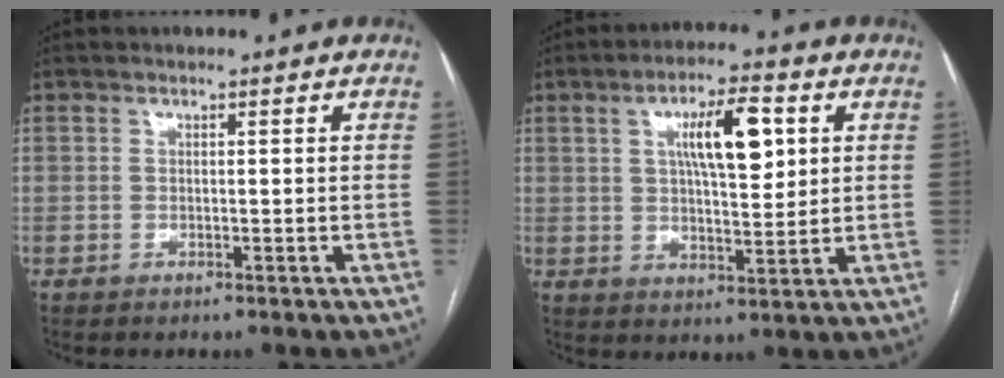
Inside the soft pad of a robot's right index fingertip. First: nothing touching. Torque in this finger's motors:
{"motor_torque": [1.22, 0.19, 0.56, 0.15]}